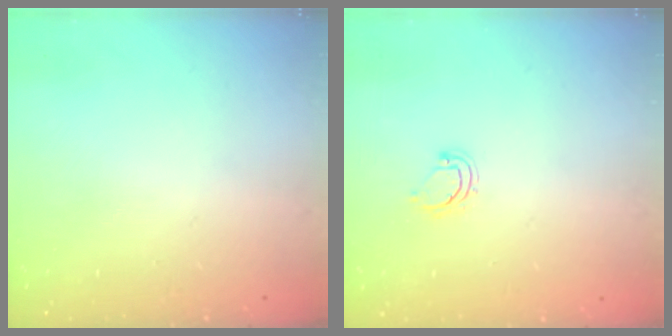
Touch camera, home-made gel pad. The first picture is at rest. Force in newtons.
{"total": 4.2, "press": 4.2, "slide": 0.4}